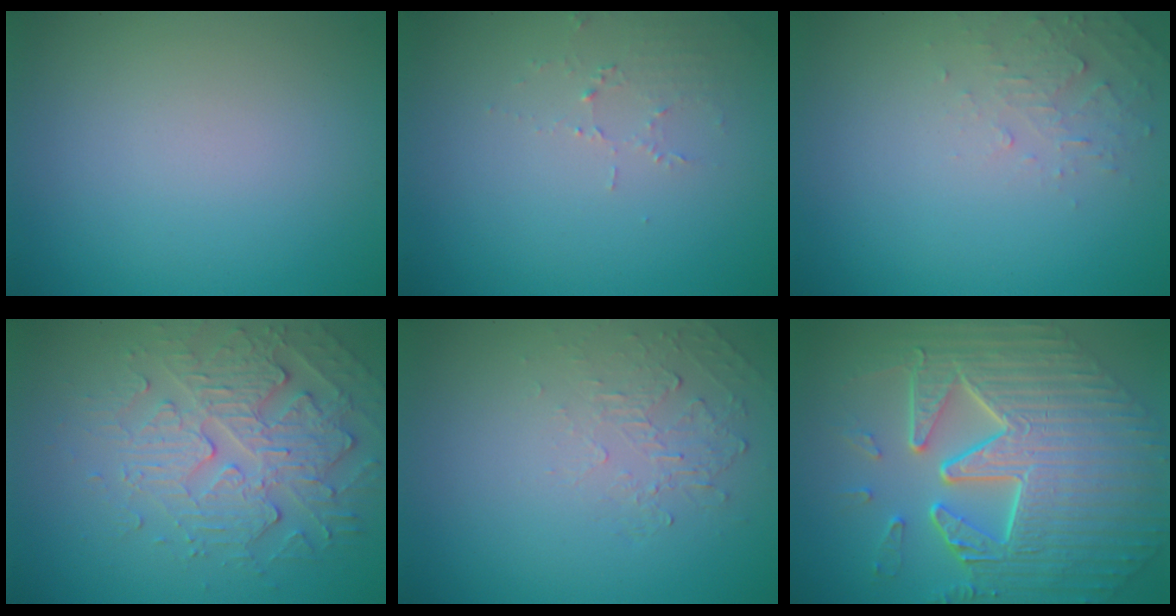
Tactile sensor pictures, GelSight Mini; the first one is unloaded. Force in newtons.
{"total": 1.5, "press": 1.5, "slide": 0.2}
{"total": 1.7, "press": 1.7, "slide": 0.2}
{"total": 4.7, "press": 4.1, "slide": 2.3}
{"total": 1.9, "press": 0.5, "slide": 1.9}
{"total": 10.8, "press": 7.4, "slide": 7.9}